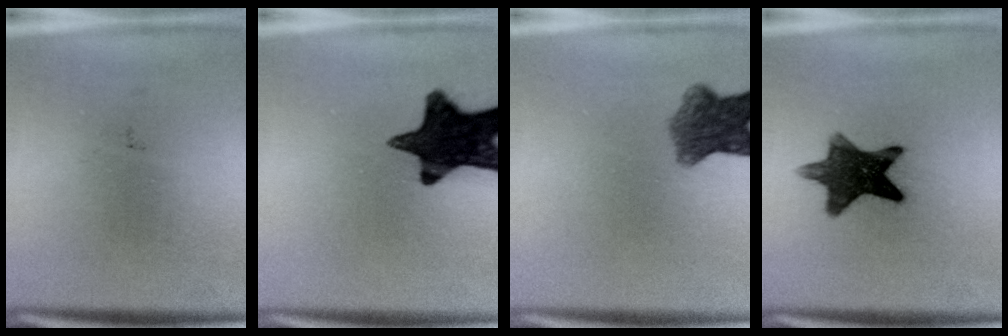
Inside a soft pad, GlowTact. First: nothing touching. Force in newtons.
{"total": 15.2}
{"total": 6.7}
{"total": 12.2}